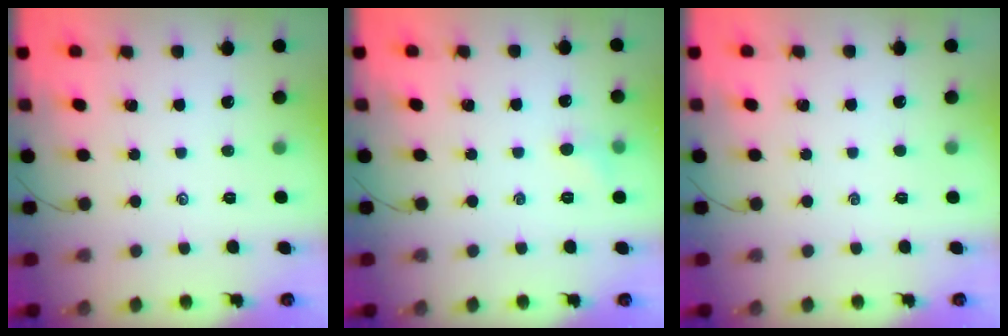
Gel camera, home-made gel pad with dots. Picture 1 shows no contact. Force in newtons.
{"total": 5.0, "press": 4.8, "slide": 1.6}
{"total": 0.0}